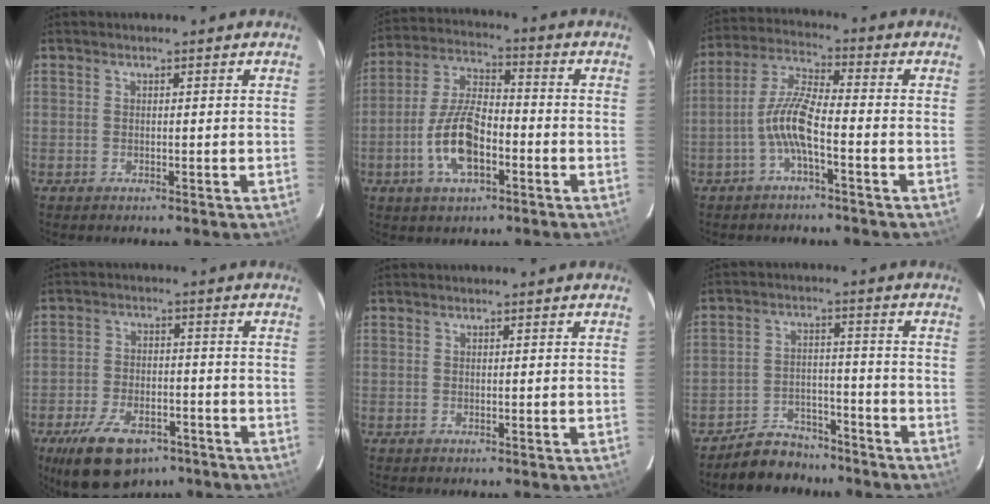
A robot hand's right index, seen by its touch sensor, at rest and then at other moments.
{"total": 11.9, "force": [-4.2, 5.1, 9.9], "torque": [-0.209, 0.005, -0.077]}
{"total": 7.6, "force": [-3.0, 1.3, 6.9], "torque": [-0.155, 0.013, -0.059]}
{"total": 14.4, "force": [-9.3, 7.3, 8.3], "torque": [-0.178, -0.010, -0.151]}
{"total": 0.0}
{"total": 8.9, "force": [-7.7, 4.2, 1.5], "torque": [-0.049, 0.019, -0.113]}